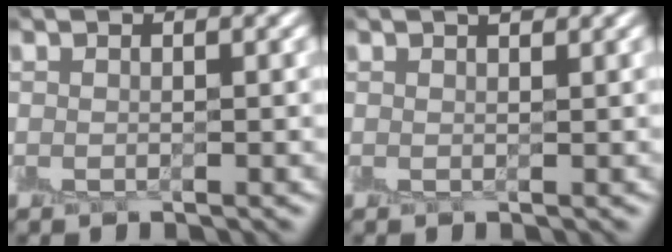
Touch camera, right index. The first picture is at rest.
{"total": 1.0, "force": [0.7, 0.1, 0.7], "torque": [-0.006, 0.003, 0.011]}